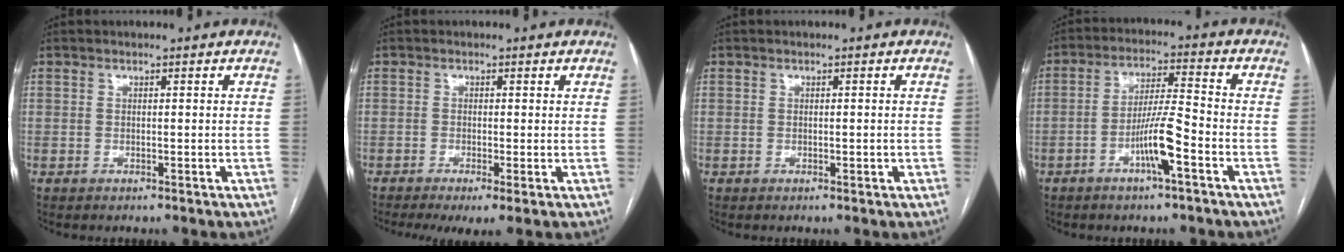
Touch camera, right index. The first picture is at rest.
{"total": 4.3, "force": [-2.1, 0.9, 3.6], "torque": [-0.057, -0.013, -0.035]}
{"total": 0.8, "force": [-0.2, 0.3, 0.7], "torque": [-0.014, 0.002, 0.000]}
{"total": 7.7, "force": [-3.4, 0.2, 6.9], "torque": [-0.134, 0.004, -0.062]}